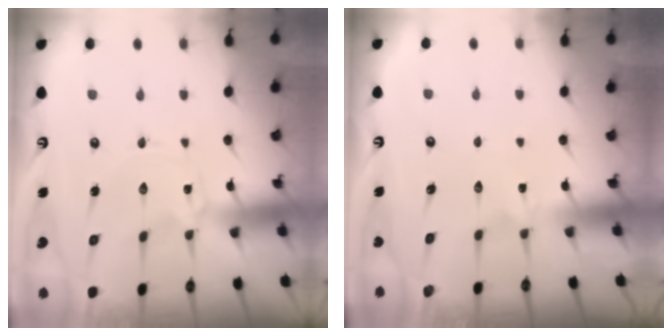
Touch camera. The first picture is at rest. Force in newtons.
{"total": 0.7, "press": 0.6, "slide": 0.3}